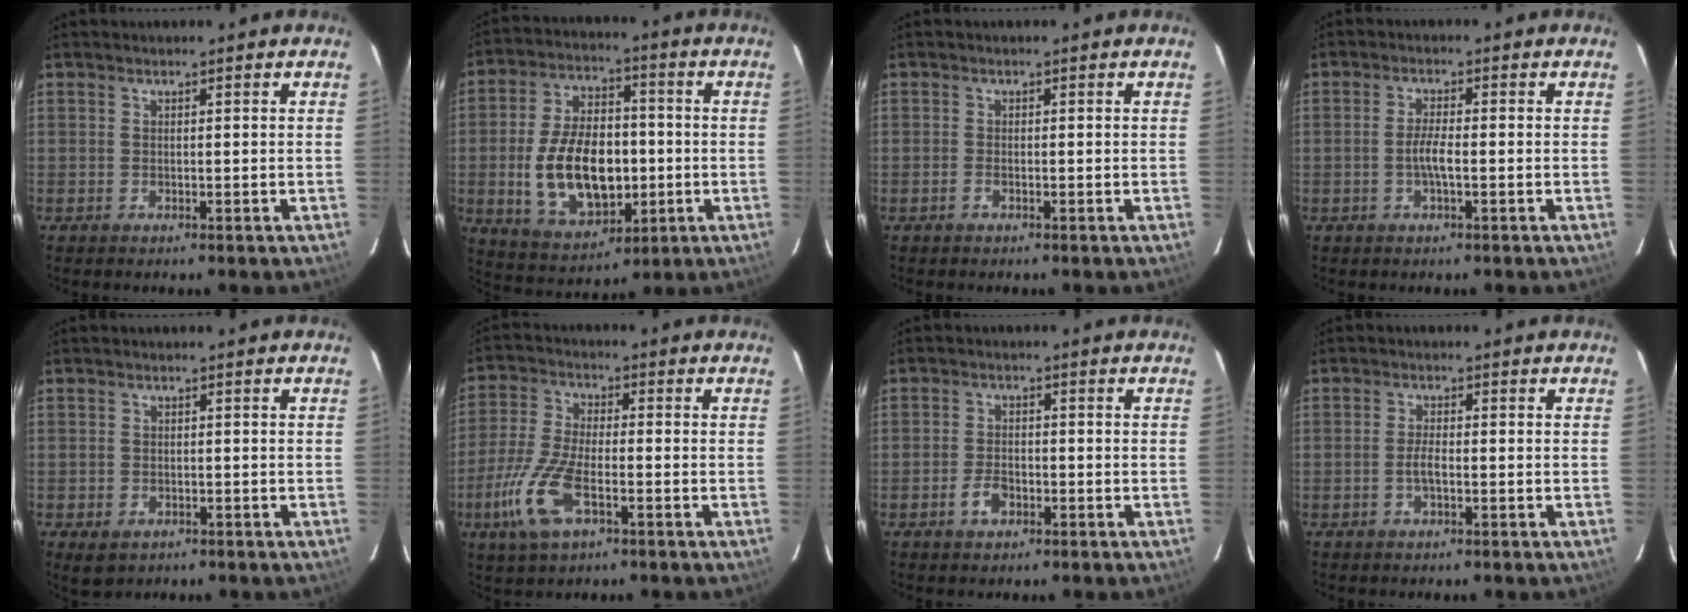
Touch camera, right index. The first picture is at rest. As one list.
[{"total": 17.2, "force": [-2.5, 10.2, 13.6], "torque": [-0.272, 0.007, -0.022]}, {"total": 1.0, "force": [-0.6, 0.5, 0.6], "torque": [-0.015, 0.000, -0.011]}, {"total": 3.1, "force": [-0.9, 0.4, 2.9], "torque": [-0.057, 0.000, -0.018]}, {"total": 3.2, "force": [-1.7, 2.4, 1.3], "torque": [-0.030, -0.007, -0.021]}, {"total": 11.5, "force": [-5.0, 4.4, 9.4], "torque": [-0.217, -0.009, -0.099]}, {"total": 3.6, "force": [-1.8, 2.2, 2.2], "torque": [-0.048, 0.001, -0.033]}, {"total": 3.0, "force": [-1.1, 0.7, 2.7], "torque": [-0.058, 0.001, -0.021]}]